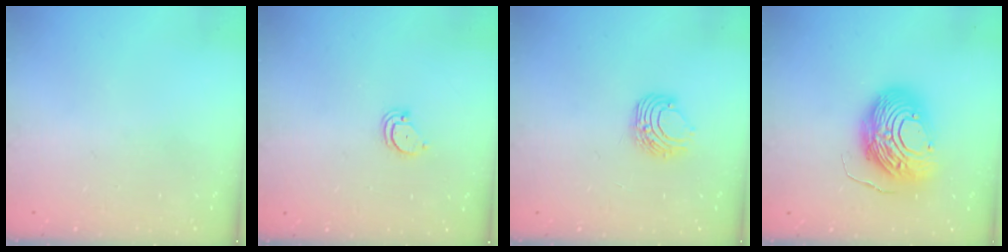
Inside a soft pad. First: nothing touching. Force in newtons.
{"total": 2.7, "press": 2.7, "slide": 0.2}
{"total": 7.5, "press": 7.5, "slide": 0.7}
{"total": 16.1, "press": 16.0, "slide": 1.6}